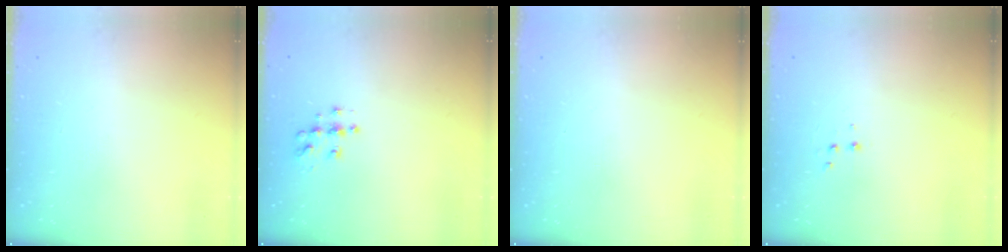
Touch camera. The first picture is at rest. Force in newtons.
{"total": 7.5, "press": 7.5, "slide": 0.3}
{"total": 0.0}
{"total": 1.9, "press": 1.9, "slide": 0.2}